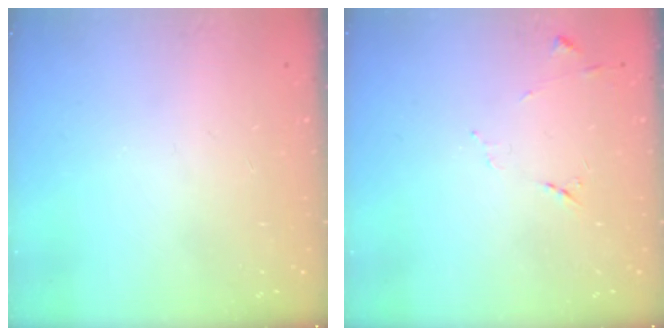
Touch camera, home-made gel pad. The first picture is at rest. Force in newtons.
{"total": 7.1, "press": 7.1, "slide": 0.7}